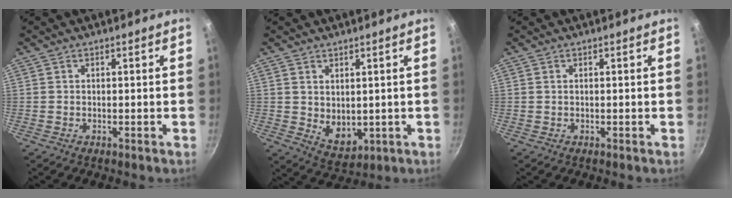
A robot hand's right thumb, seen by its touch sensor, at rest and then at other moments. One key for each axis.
{"total": 5.9, "fx": 1.1, "fy": 4.0, "fz": 4.1, "tx": -0.051, "ty": -0.022, "tz": 0.034}
{"total": 0.0}